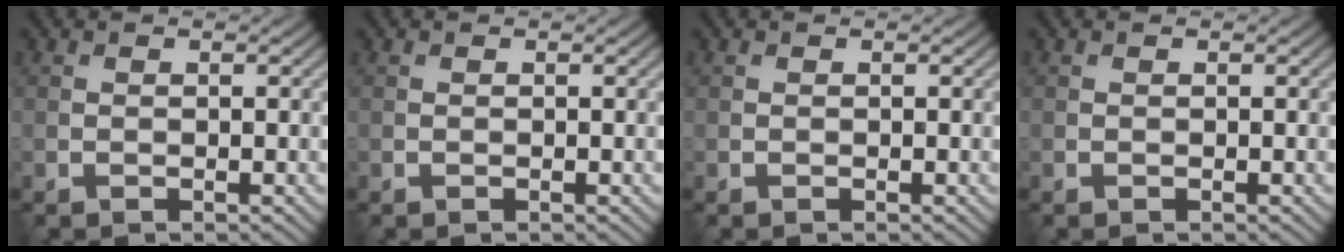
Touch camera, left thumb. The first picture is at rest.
{"total": 0.0}
{"total": 0.0}
{"total": 0.0}